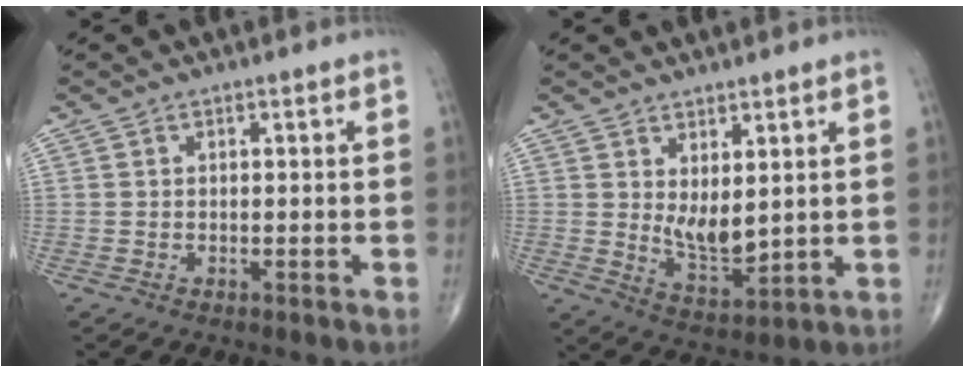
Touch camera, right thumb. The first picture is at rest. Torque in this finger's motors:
{"motor_torque": [2.62, 1.04, -0.16, -0.21, 0.03]}